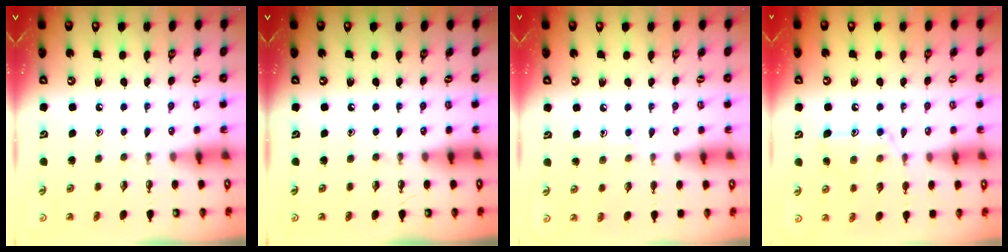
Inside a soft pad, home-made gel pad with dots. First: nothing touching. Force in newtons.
{"total": 0.0}
{"total": 5.3, "press": 5.3, "slide": 0.6}
{"total": 12.5, "press": 12.5, "slide": 0.8}